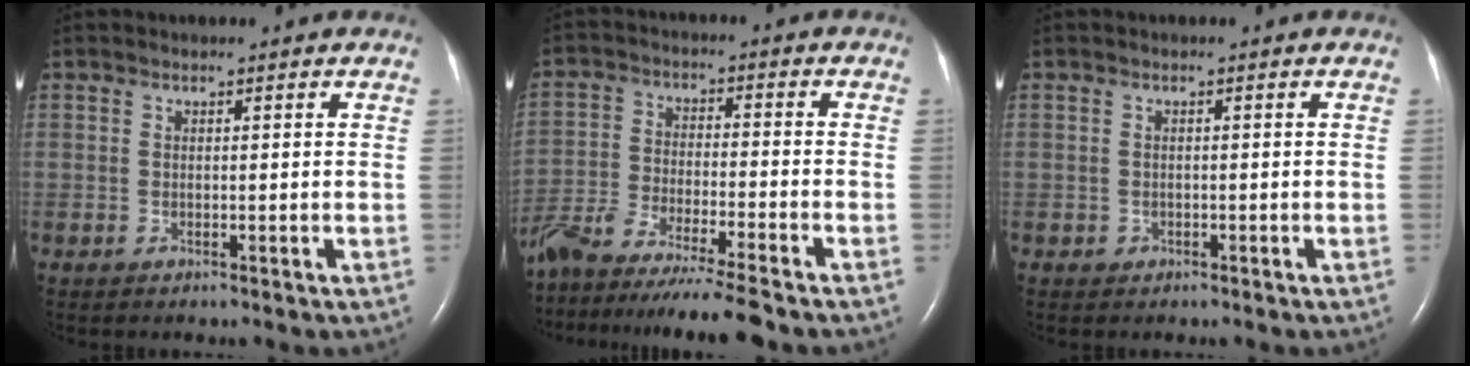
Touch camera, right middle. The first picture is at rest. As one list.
[{"total": 18.0, "force": [-15.7, -0.2, 8.8], "torque": [-0.171, -0.045, -0.269]}, {"total": 0.7, "force": [-0.3, 0.6, 0.0], "torque": [-0.005, 0.003, -0.005]}]